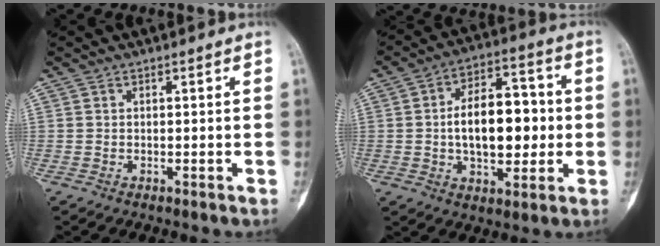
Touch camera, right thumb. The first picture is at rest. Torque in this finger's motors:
{"motor_torque": [0.94, 0.96, 0.53, -0.33, 0.34]}